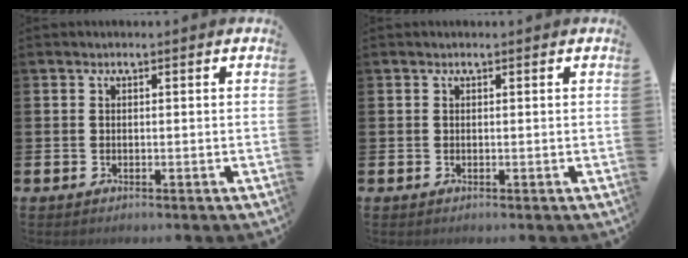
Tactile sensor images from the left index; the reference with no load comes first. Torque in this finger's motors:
{"motor_torque": [0.12, -0.06, -0.04, -0.01]}